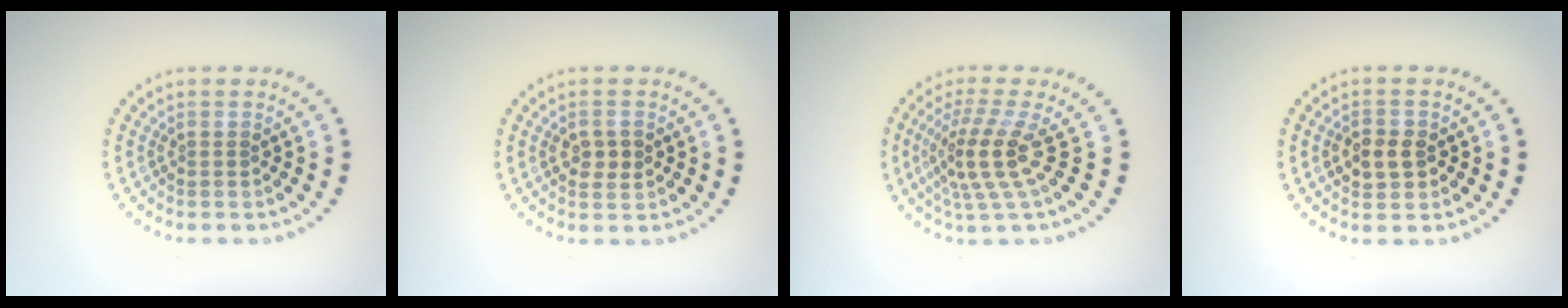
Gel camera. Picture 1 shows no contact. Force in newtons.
{"total": 1.9, "press": 1.9, "slide": 0.1}
{"total": 4.1, "press": 2.9, "slide": 3.0}
{"total": 2.6, "press": 2.6, "slide": 0.2}